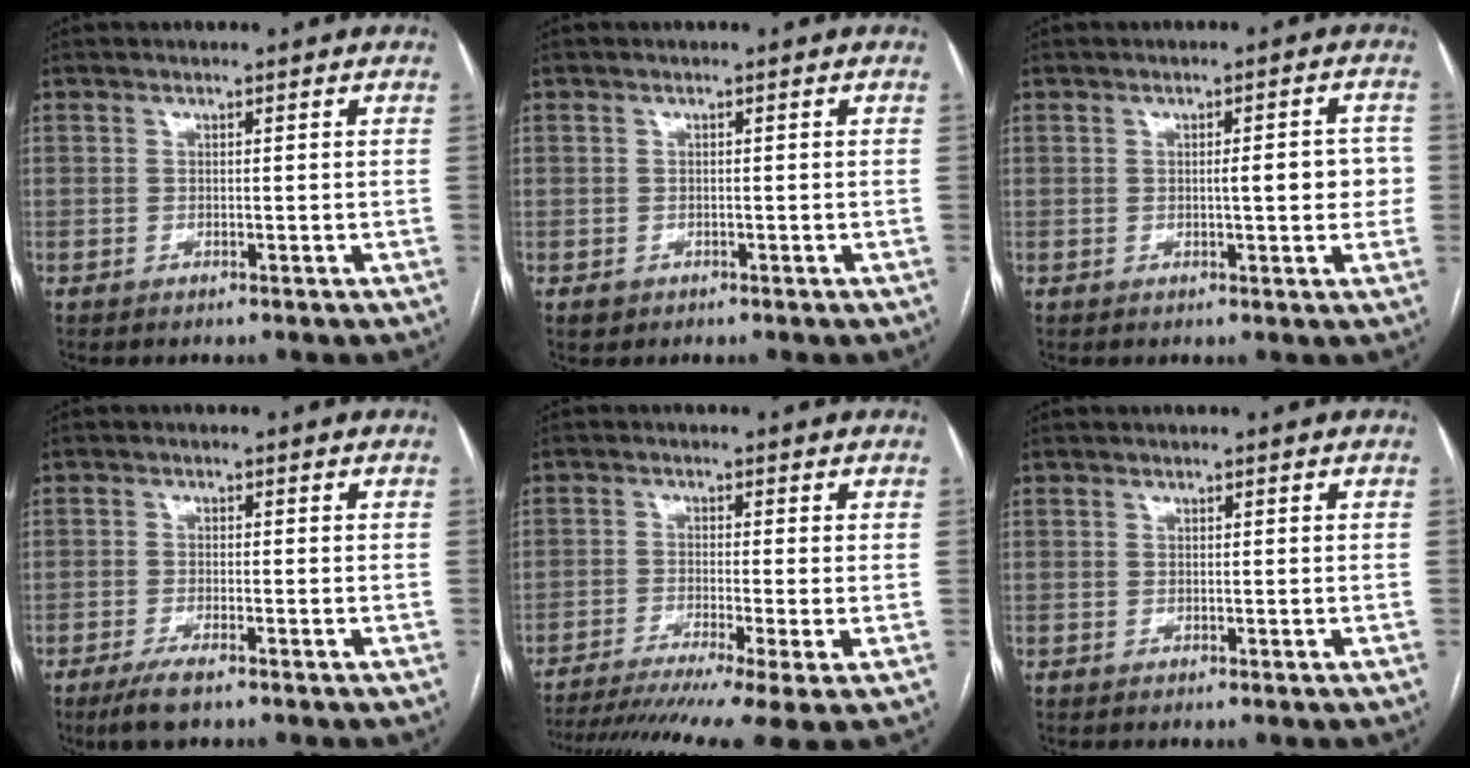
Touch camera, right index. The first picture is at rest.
{"total": 1.3, "force": [-0.7, 1.1, 0.2], "torque": [-0.008, 0.003, -0.008]}
{"total": 4.7, "force": [-0.1, 1.2, 4.6], "torque": [-0.061, 0.008, -0.003]}
{"total": 4.4, "force": [-3.2, 0.6, 3.0], "torque": [-0.065, -0.010, -0.058]}
{"total": 14.5, "force": [-10.6, -0.1, 9.9], "torque": [-0.153, -0.027, -0.169]}
{"total": 0.0}